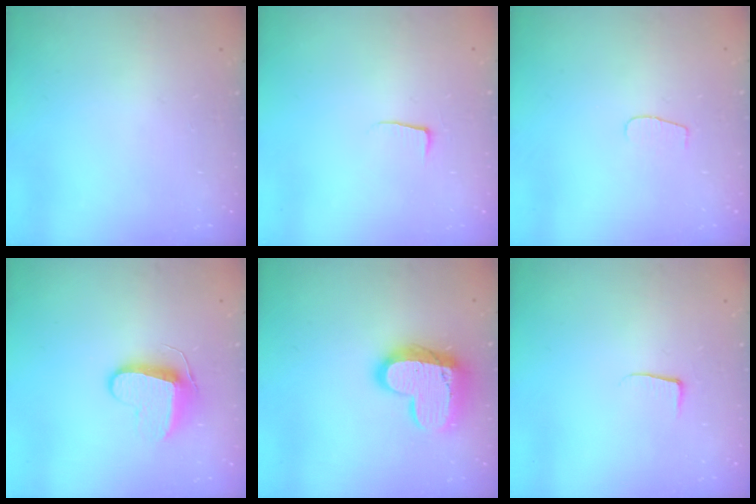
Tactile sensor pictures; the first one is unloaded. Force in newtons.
{"total": 3.8, "press": 3.8, "slide": 0.5}
{"total": 3.8, "press": 3.7, "slide": 0.4}
{"total": 9.5, "press": 9.5, "slide": 0.0}
{"total": 19.0, "press": 19.0, "slide": 1.5}
{"total": 3.7, "press": 3.7, "slide": 0.5}